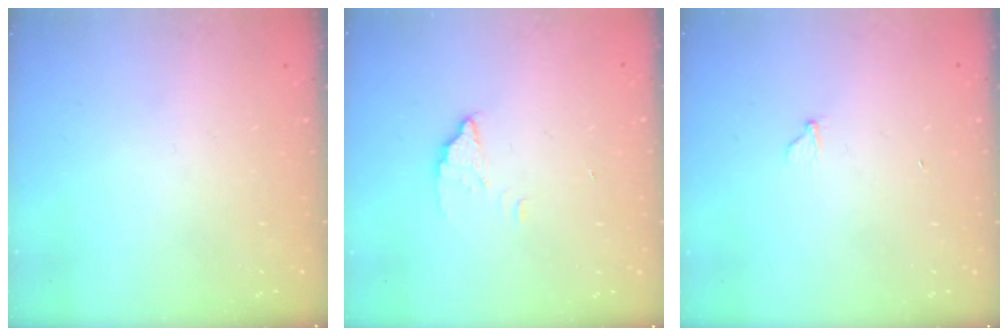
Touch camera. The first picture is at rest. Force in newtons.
{"total": 2.6, "press": 2.6, "slide": 0.2}
{"total": 3.3, "press": 3.3, "slide": 0.3}